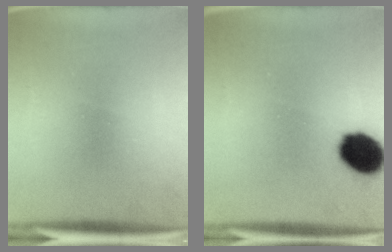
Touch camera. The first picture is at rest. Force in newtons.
{"total": 11.5}